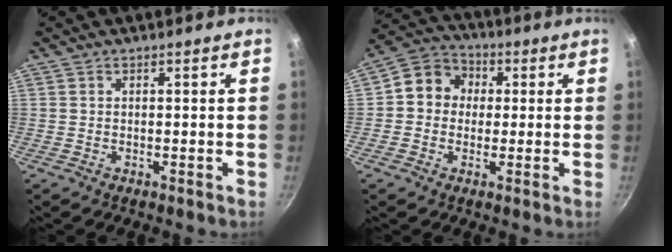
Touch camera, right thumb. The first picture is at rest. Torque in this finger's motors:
{"motor_torque": [-0.03, 0.24, 0.43, -0.57, 0.05]}